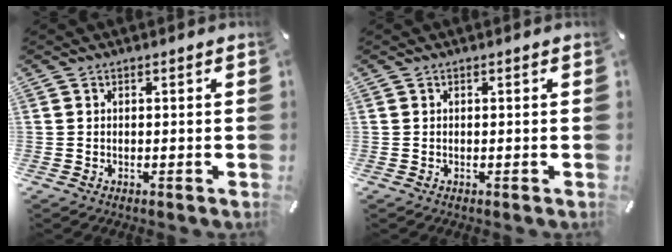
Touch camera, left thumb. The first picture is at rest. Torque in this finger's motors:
{"motor_torque": [-0.02, 0.02, -0.02, 0.03, 0.00]}